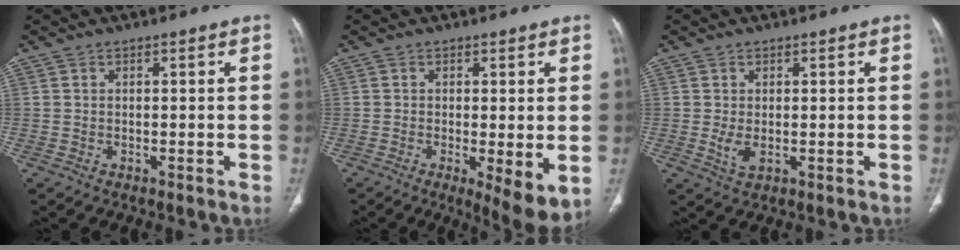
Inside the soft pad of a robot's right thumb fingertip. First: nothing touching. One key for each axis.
{"total": 7.1, "fx": -1.3, "fy": 2.0, "fz": 6.7, "tx": -0.105, "ty": -0.026, "tz": -0.020}
{"total": 2.6, "fx": -0.1, "fy": 1.3, "fz": 2.3, "tx": -0.048, "ty": -0.010, "tz": 0.005}